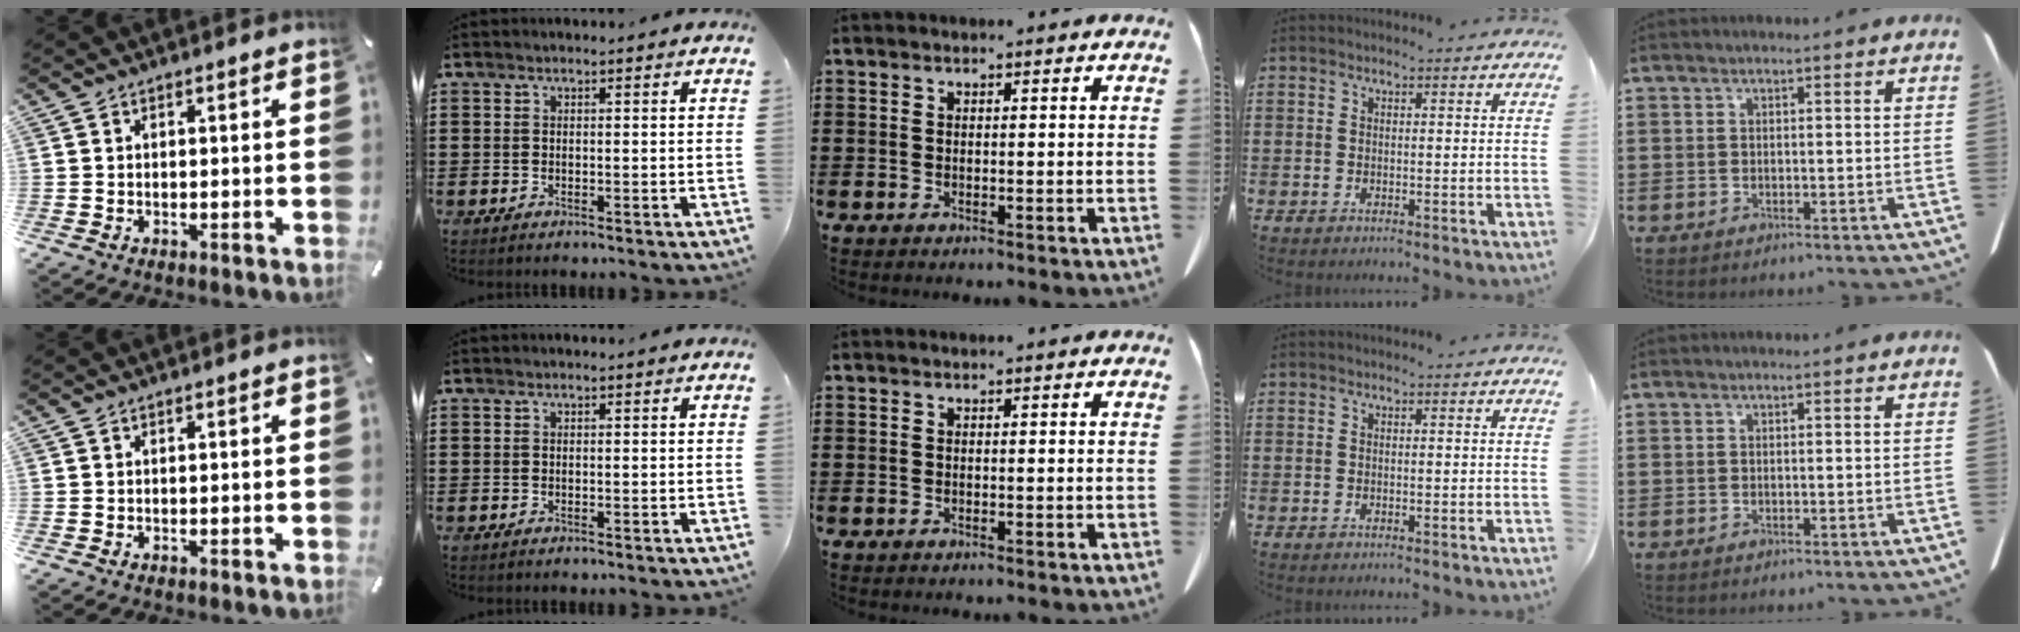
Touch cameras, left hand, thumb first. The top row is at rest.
{}